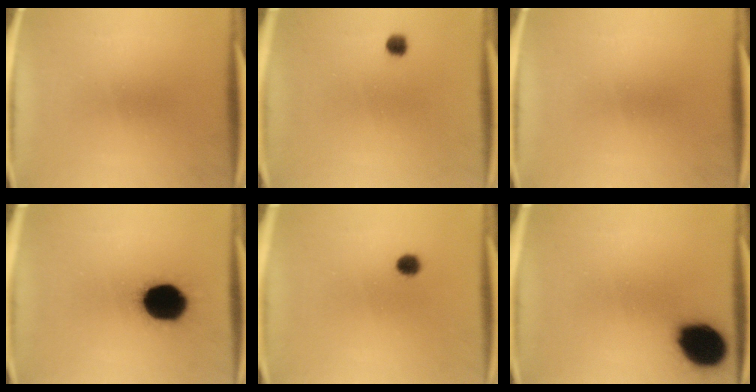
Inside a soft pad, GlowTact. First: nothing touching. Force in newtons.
{"total": 1.8}
{"total": 0.0}
{"total": 17.8}
{"total": 2.6}
{"total": 14.1}